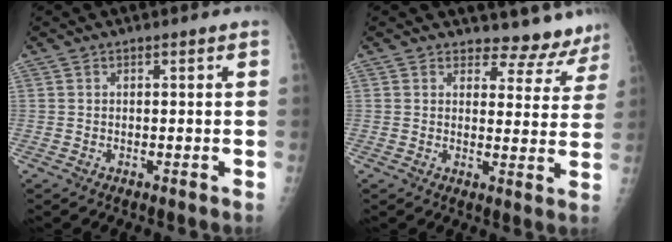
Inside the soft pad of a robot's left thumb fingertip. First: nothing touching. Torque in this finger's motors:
{"motor_torque": [-0.09, 0.01, -0.12, 0.22, -0.03]}